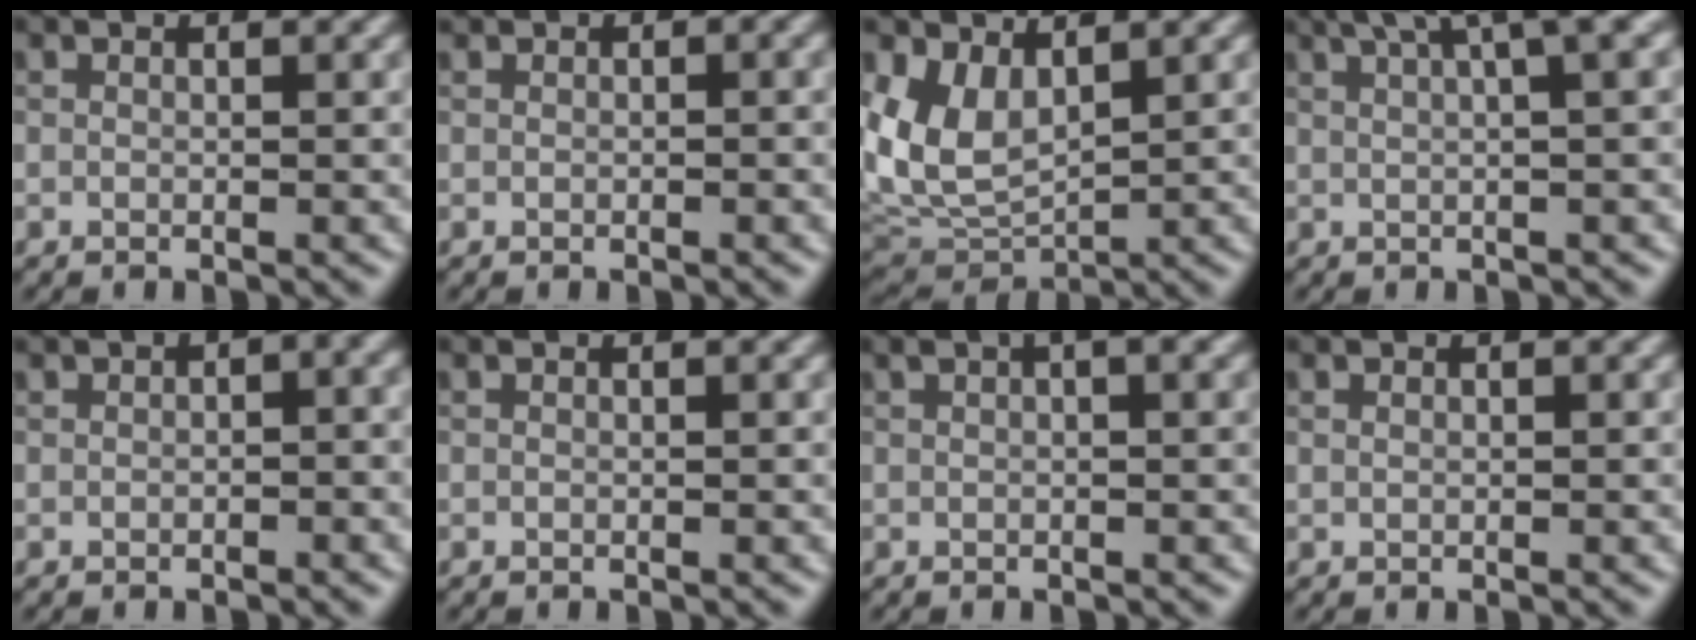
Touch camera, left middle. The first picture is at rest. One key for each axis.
{"total": 1.0, "fx": 0.3, "fy": 0.7, "fz": 0.6, "tx": -0.005, "ty": 0.002, "tz": 0.001}
{"total": 5.8, "fx": 2.0, "fy": 3.7, "fz": 3.9, "tx": -0.092, "ty": -0.016, "tz": 0.044}
{"total": 7.1, "fx": 3.9, "fy": 1.9, "fz": 5.6, "tx": -0.050, "ty": 0.035, "tz": 0.040}
{"total": 3.1, "fx": 0.9, "fy": 1.7, "fz": 2.4, "tx": -0.018, "ty": 0.003, "tz": 0.010}
{"total": 0.0}
{"total": 3.4, "fx": 1.8, "fy": 0.6, "fz": 2.8, "tx": -0.038, "ty": 0.010, "tz": 0.028}
{"total": 0.0}